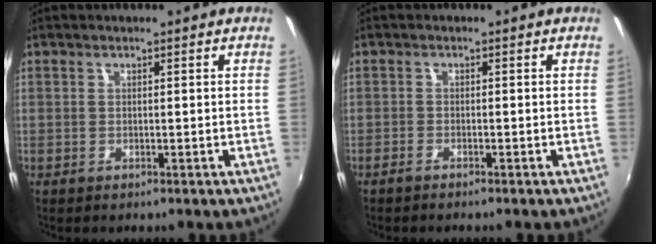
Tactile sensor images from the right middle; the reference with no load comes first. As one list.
[{"total": 1.4, "force": [-1.3, 0.0, 0.5], "torque": [-0.021, -0.002, -0.028]}]